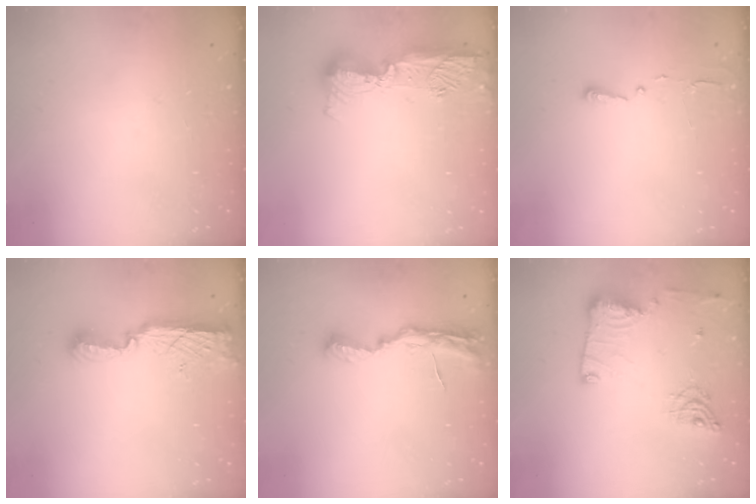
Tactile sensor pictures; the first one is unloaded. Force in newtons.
{"total": 14.9, "press": 13.8, "slide": 5.6}
{"total": 2.7, "press": 2.7, "slide": 0.4}
{"total": 11.4, "press": 10.2, "slide": 4.9}
{"total": 8.0, "press": 8.0, "slide": 0.7}
{"total": 13.9, "press": 13.9, "slide": 0.8}